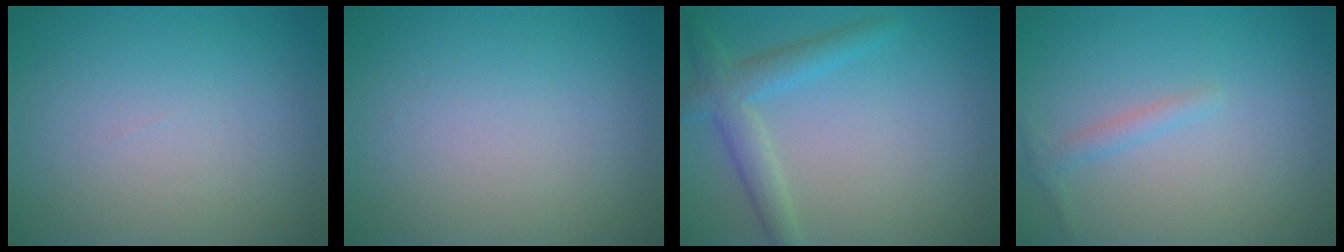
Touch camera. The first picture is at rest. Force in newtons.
{"total": 0.0}
{"total": 3.2, "press": 3.2, "slide": 0.1}
{"total": 1.2, "press": 1.2, "slide": 0.0}